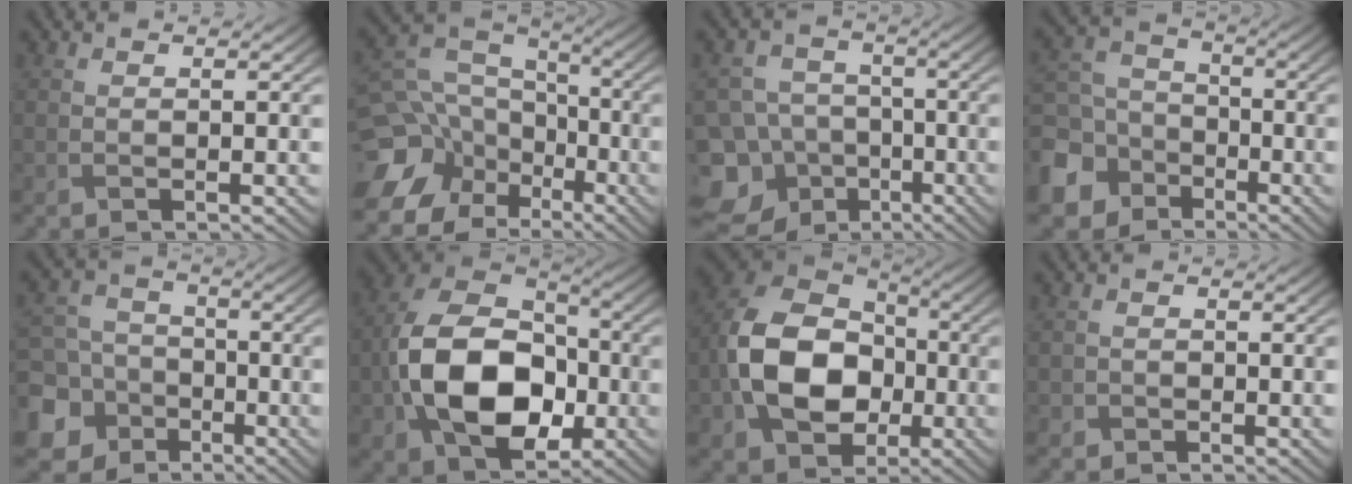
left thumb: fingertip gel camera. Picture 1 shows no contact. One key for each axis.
{"total": 17.7, "fx": -7.9, "fy": 13.9, "fz": 7.6, "tx": -0.211, "ty": -0.047, "tz": -0.122}
{"total": 13.9, "fx": -8.4, "fy": 10.5, "fz": 3.5, "tx": -0.115, "ty": -0.035, "tz": -0.141}
{"total": 10.1, "fx": -4.8, "fy": 8.2, "fz": 3.6, "tx": -0.119, "ty": -0.036, "tz": -0.112}
{"total": 11.0, "fx": -4.6, "fy": 9.4, "fz": 3.3, "tx": -0.114, "ty": -0.037, "tz": -0.113}
{"total": 14.8, "fx": -3.1, "fy": 10.1, "fz": 10.3, "tx": -0.207, "ty": -0.009, "tz": -0.064}
{"total": 13.7, "fx": -2.4, "fy": 10.1, "fz": 8.9, "tx": -0.197, "ty": -0.005, "tz": -0.055}
{"total": 1.2, "fx": -0.6, "fy": 1.0, "fz": 0.0, "tx": 0.008, "ty": -0.003, "tz": -0.015}